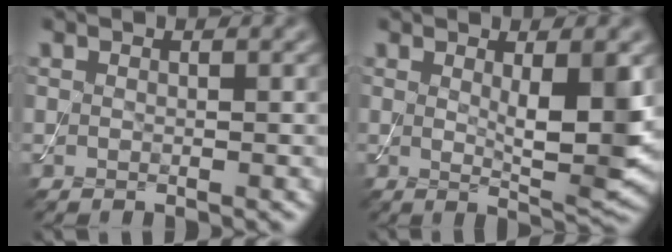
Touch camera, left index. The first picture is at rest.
{"total": 5.2, "force": [0.8, 1.1, 5.1], "torque": [-0.078, -0.015, 0.018]}